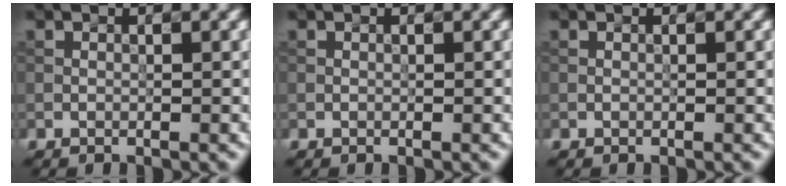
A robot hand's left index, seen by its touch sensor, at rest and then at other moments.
{"total": 0.0}
{"total": 0.0}